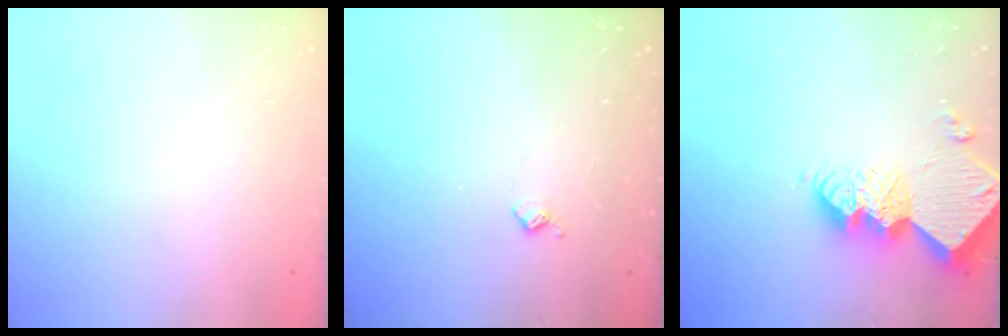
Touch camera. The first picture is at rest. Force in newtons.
{"total": 3.2, "press": 3.2, "slide": 0.6}
{"total": 16.7, "press": 16.6, "slide": 1.4}